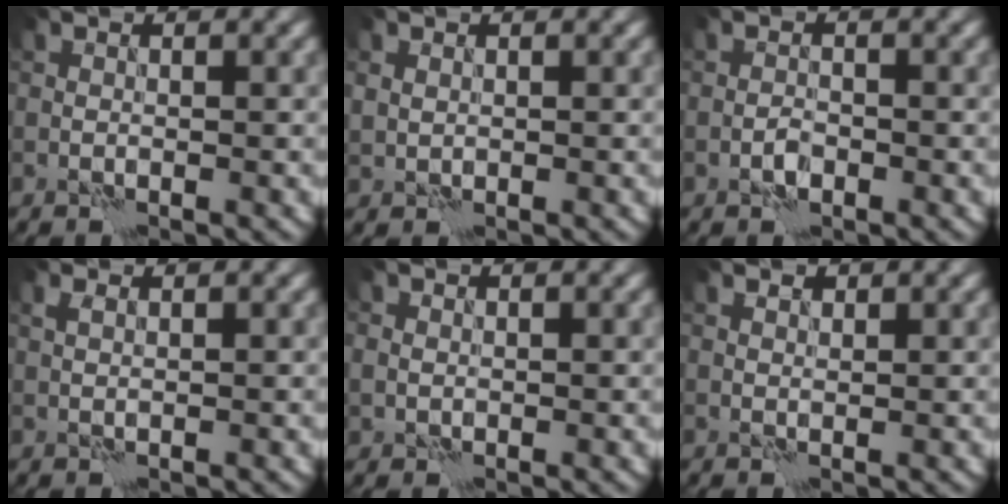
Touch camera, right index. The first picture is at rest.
{"total": 0.9, "force": [0.5, 0.8, 0.3], "torque": [-0.006, 0.001, 0.010]}
{"total": 1.3, "force": [-0.7, 0.7, 0.8], "torque": [-0.015, 0.003, -0.016]}
{"total": 0.8, "force": [0.5, 0.2, 0.6], "torque": [-0.018, 0.002, 0.011]}
{"total": 1.2, "force": [0.2, 1.1, 0.2], "torque": [0.002, -0.002, 0.002]}
{"total": 0.6, "force": [0.5, 0.2, 0.2], "torque": [-0.004, 0.001, 0.009]}